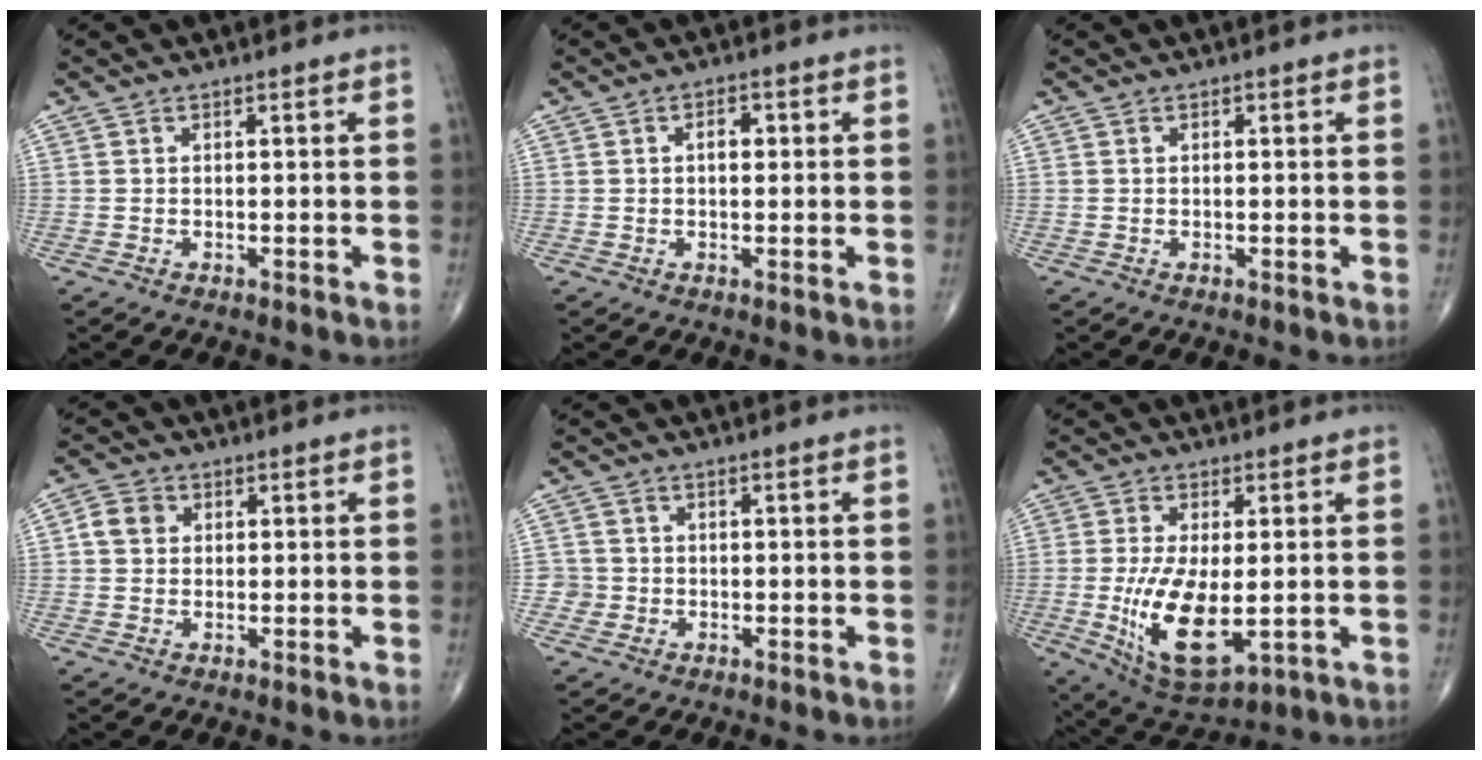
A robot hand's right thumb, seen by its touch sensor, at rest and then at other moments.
{"total": 2.4, "force": [0.4, 1.4, 2.0], "torque": [-0.026, 0.006, 0.004]}
{"total": 0.0}
{"total": 3.9, "force": [0.7, 3.3, 1.9], "torque": [-0.026, 0.008, 0.006]}
{"total": 2.7, "force": [-0.6, 2.6, -0.1], "torque": [0.024, 0.009, -0.015]}
{"total": 13.5, "force": [-1.9, 6.0, 11.9], "torque": [-0.214, -0.023, -0.016]}